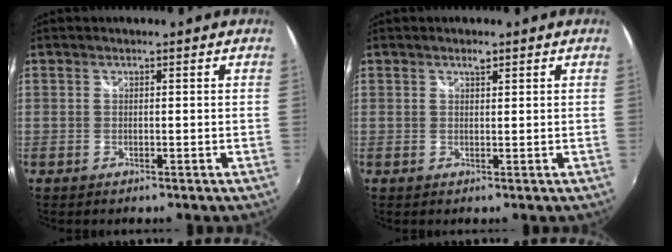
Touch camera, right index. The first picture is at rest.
{"total": 1.1, "force": [0.8, 0.4, 0.7], "torque": [-0.010, 0.003, 0.013]}